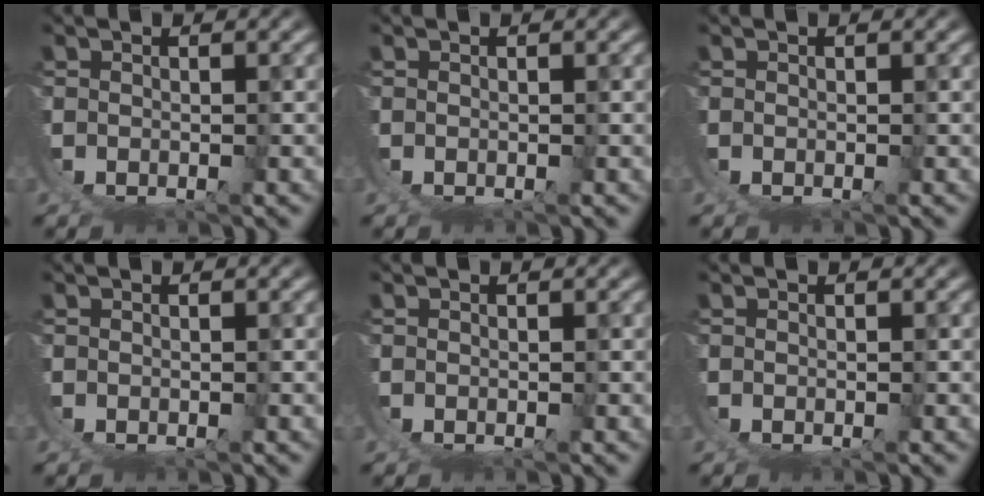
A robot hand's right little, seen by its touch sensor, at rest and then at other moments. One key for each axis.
{"total": 0.0}
{"total": 0.0}
{"total": 0.0}
{"total": 0.0}
{"total": 0.0}